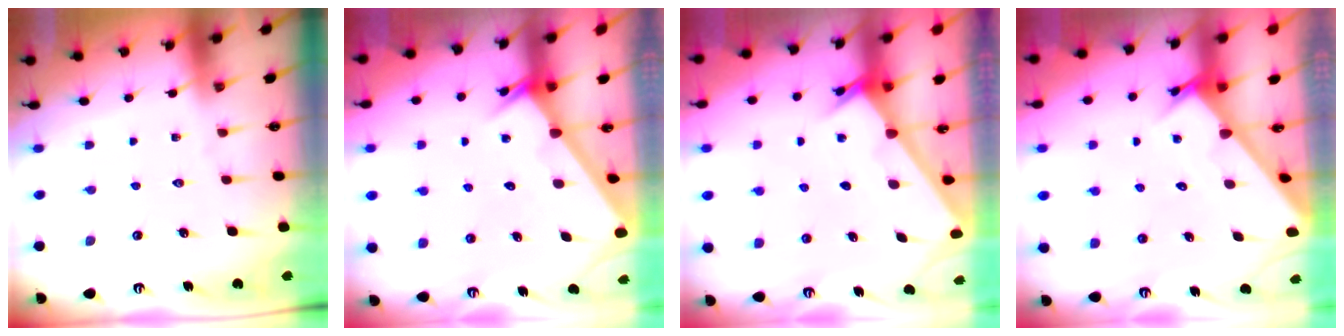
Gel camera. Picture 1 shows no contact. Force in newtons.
{"total": 2.6, "press": 2.6, "slide": 0.0}
{"total": 2.6, "press": 2.6, "slide": 0.2}
{"total": 2.7, "press": 2.7, "slide": 0.1}